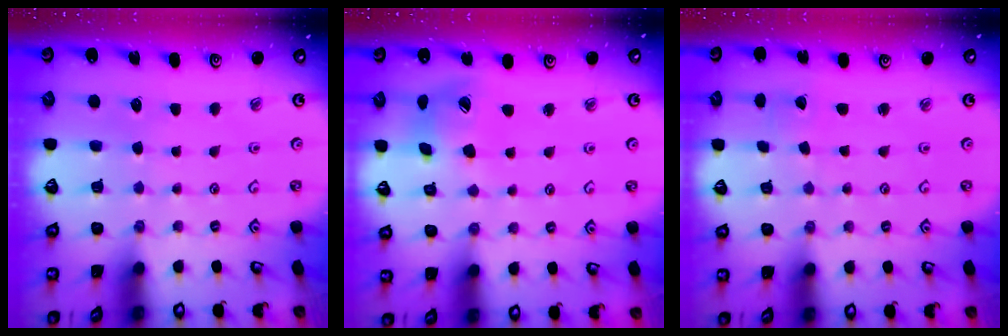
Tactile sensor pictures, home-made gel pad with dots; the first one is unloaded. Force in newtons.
{"total": 10.8, "press": 10.7, "slide": 1.2}
{"total": 0.0}